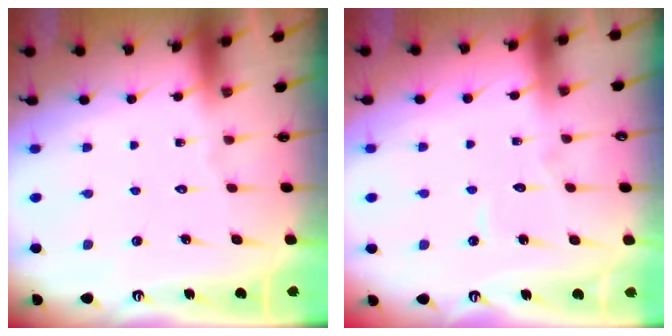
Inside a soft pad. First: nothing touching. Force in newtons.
{"total": 2.9, "press": 2.9, "slide": 0.2}